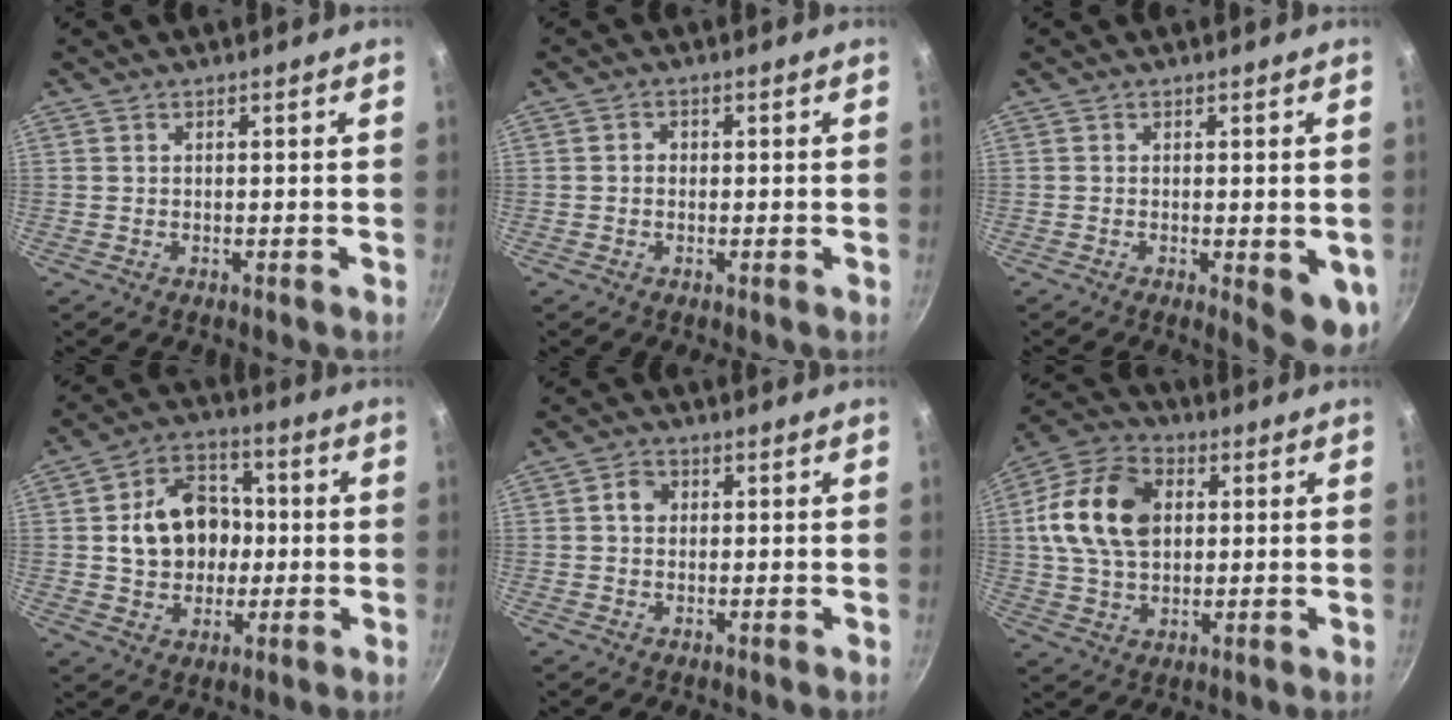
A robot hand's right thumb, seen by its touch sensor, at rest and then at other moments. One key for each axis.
{"total": 1.5, "fx": -0.1, "fy": 1.3, "fz": 0.7, "tx": -0.009, "ty": 0.005, "tz": -0.005}
{"total": 7.1, "fx": -1.5, "fy": 2.3, "fz": 6.6, "tx": -0.066, "ty": -0.005, "tz": -0.014}
{"total": 13.7, "fx": 0.5, "fy": 11.0, "fz": 8.2, "tx": -0.100, "ty": 0.024, "tz": 0.006}
{"total": 3.0, "fx": 0.5, "fy": 2.5, "fz": 1.6, "tx": -0.013, "ty": 0.007, "tz": 0.004}
{"total": 16.4, "fx": 2.9, "fy": 11.3, "fz": 11.5, "tx": -0.193, "ty": 0.013, "tz": 0.040}